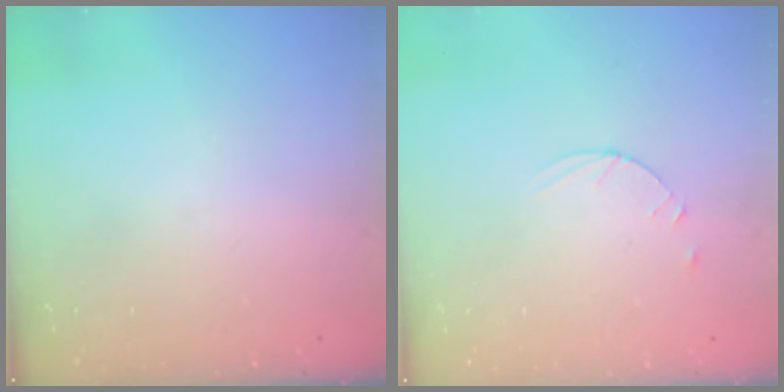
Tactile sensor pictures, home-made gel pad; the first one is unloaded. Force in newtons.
{"total": 4.5, "press": 4.4, "slide": 0.4}